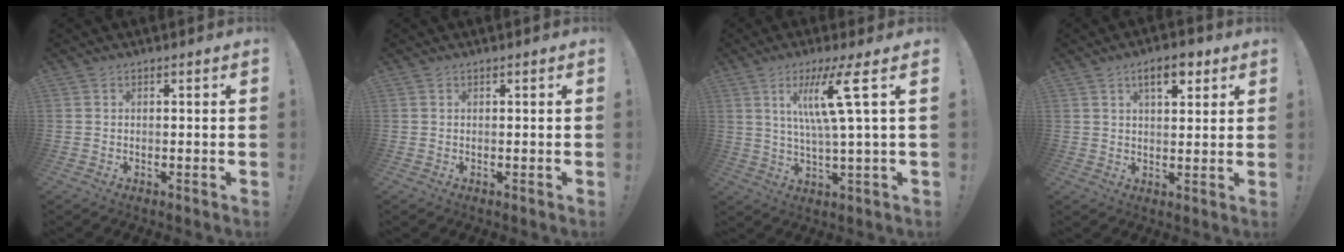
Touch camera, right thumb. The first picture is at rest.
{"total": 0.0}
{"total": 13.0, "force": [4.3, -0.3, 12.3], "torque": [-0.233, -0.002, 0.053]}
{"total": 7.3, "force": [3.9, 3.3, 5.2], "torque": [-0.075, -0.006, 0.066]}